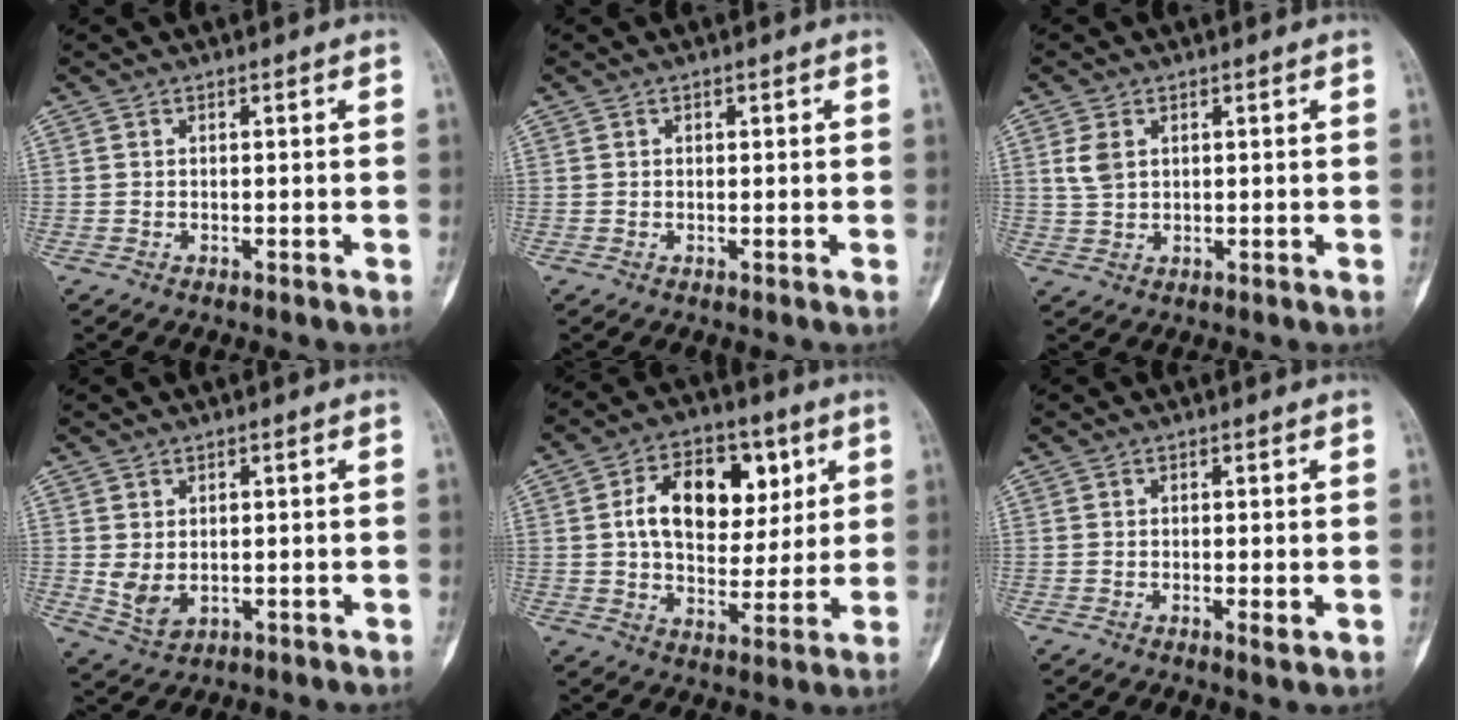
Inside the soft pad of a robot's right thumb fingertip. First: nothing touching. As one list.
[{"total": 0.5, "force": [0.2, 0.4, 0.3], "torque": [0.001, 0.000, 0.002]}, {"total": 3.6, "force": [1.2, 2.4, 2.4], "torque": [-0.048, 0.002, 0.029]}, {"total": 5.0, "force": [0.2, 3.5, 3.7], "torque": [-0.059, -0.007, 0.019]}, {"total": 16.2, "force": [4.5, 10.5, 11.5], "torque": [-0.141, -0.001, 0.072]}, {"total": 1.8, "force": [-0.3, 0.4, 1.7], "torque": [-0.028, -0.006, -0.006]}]